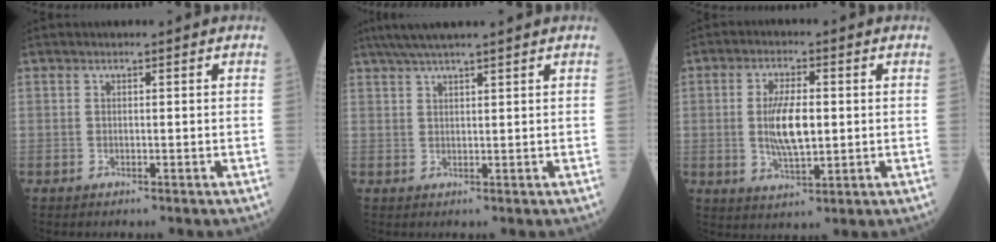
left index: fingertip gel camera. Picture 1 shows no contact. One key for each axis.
{"total": 7.6, "fx": 6.2, "fy": -0.4, "fz": 4.3, "tx": -0.068, "ty": 0.036, "tz": 0.098}
{"total": 7.5, "fx": 0.3, "fy": 2.4, "fz": 7.1, "tx": -0.147, "ty": -0.001, "tz": 0.006}